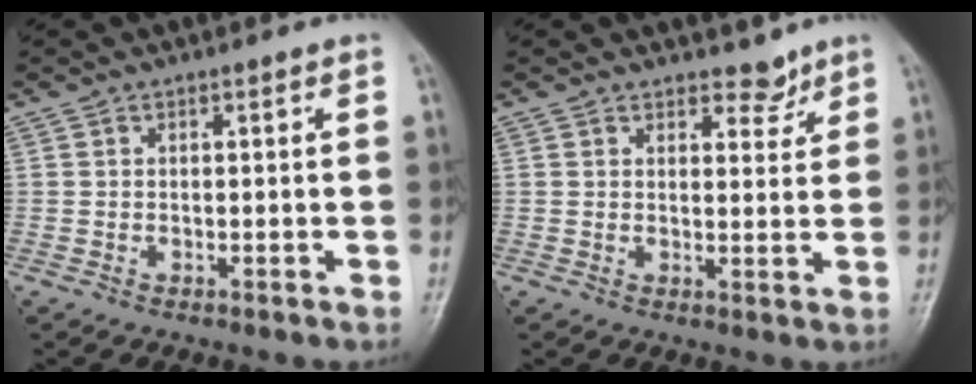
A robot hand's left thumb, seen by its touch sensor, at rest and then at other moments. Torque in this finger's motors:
{"motor_torque": [-0.63, -0.01, -0.57, -0.24, 0.07]}